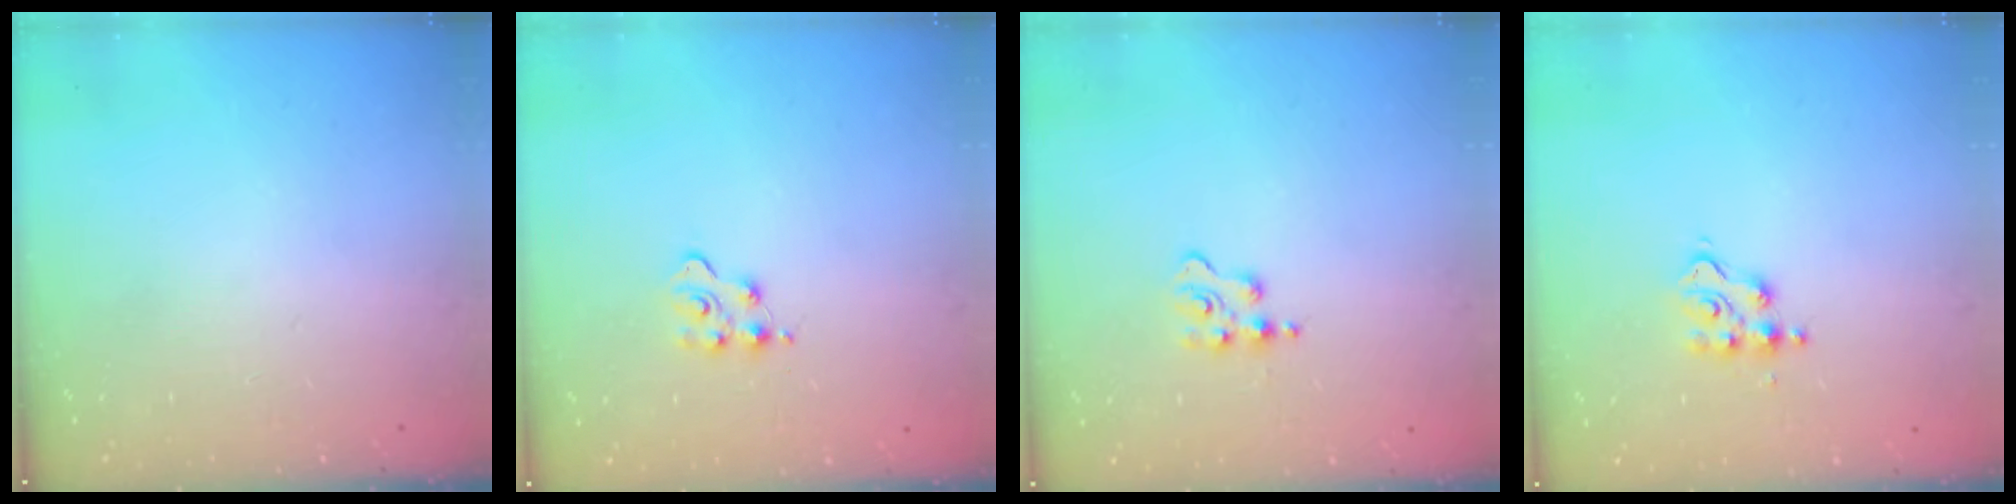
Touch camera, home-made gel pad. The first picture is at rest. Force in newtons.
{"total": 3.9, "press": 3.9, "slide": 0.5}
{"total": 2.7, "press": 2.7, "slide": 0.5}
{"total": 4.9, "press": 4.9, "slide": 0.2}